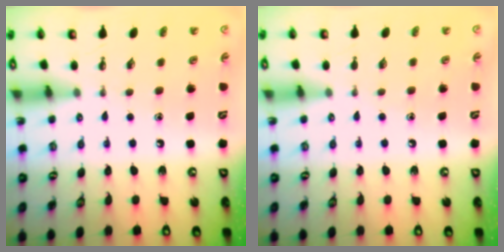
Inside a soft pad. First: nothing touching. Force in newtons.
{"total": 3.4, "press": 3.3, "slide": 0.3}